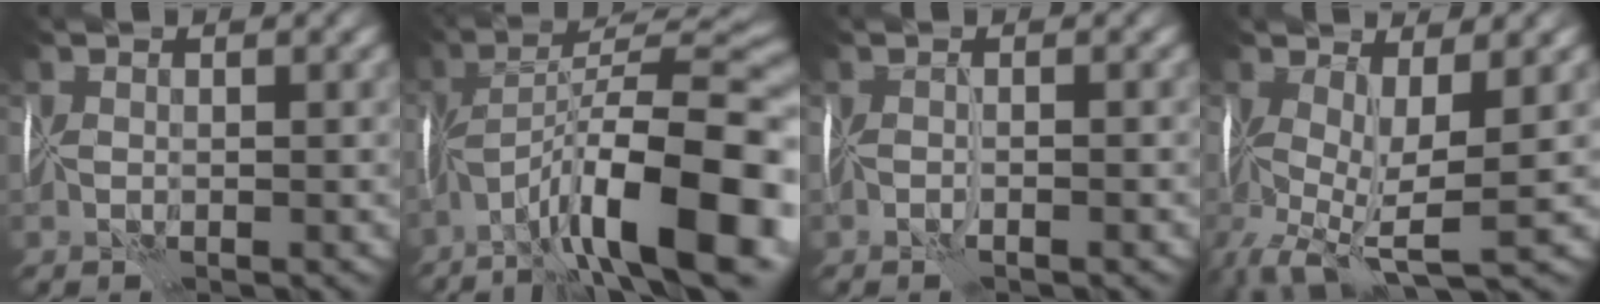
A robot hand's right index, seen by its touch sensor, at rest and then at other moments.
{"total": 14.6, "force": [-6.7, 3.4, 12.6], "torque": [-0.175, 0.015, -0.117]}
{"total": 1.3, "force": [-0.7, -1.1, -0.3], "torque": [0.006, -0.003, -0.015]}
{"total": 5.7, "force": [-1.9, 1.6, 5.1], "torque": [-0.109, -0.016, -0.036]}